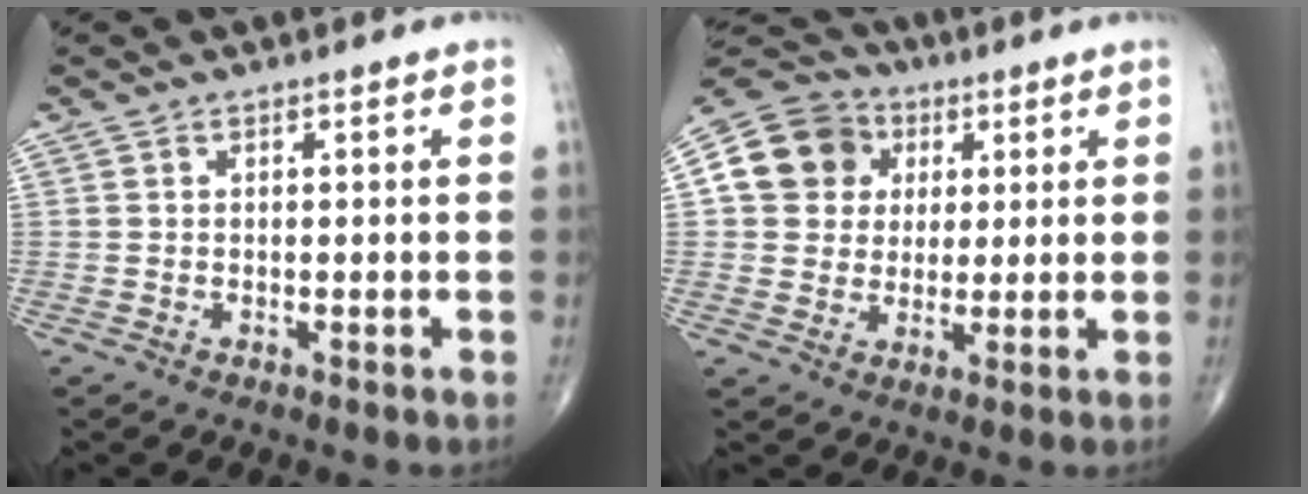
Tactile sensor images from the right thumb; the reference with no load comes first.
{"total": 12.2, "force": [3.1, 10.8, 4.6], "torque": [-0.061, 0.007, 0.044]}